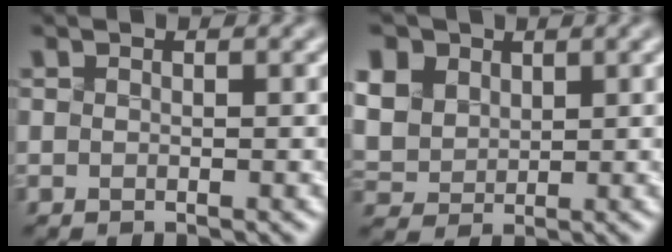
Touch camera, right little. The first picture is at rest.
{"total": 10.9, "force": [4.9, 8.2, 5.4], "torque": [-0.136, 0.034, 0.085]}